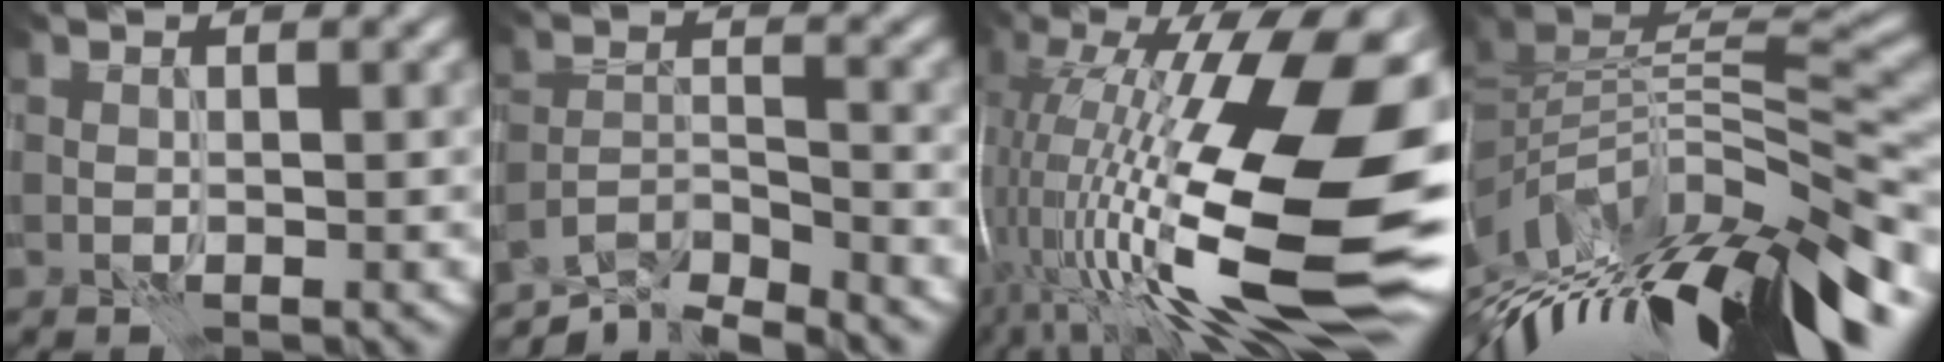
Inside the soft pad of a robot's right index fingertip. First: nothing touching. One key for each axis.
{"total": 5.9, "fx": -5.5, "fy": 1.2, "fz": 1.8, "tx": -0.027, "ty": -0.006, "tz": -0.096}
{"total": 20.6, "fx": -2.2, "fy": 7.1, "fz": 19.2, "tx": -0.340, "ty": 0.007, "tz": -0.043}
{"total": 14.0, "fx": -4.8, "fy": 4.7, "fz": 12.3, "tx": -0.209, "ty": 0.008, "tz": -0.066}